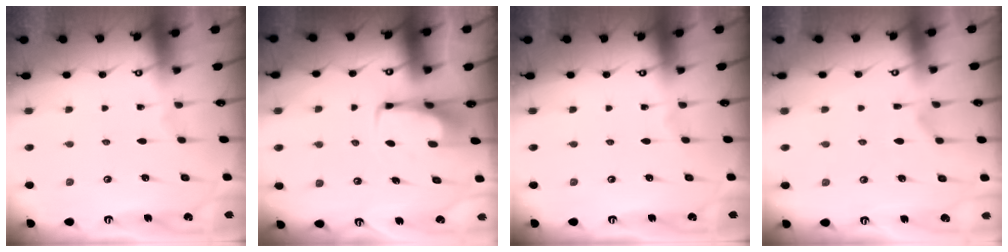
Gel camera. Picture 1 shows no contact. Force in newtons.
{"total": 2.9, "press": 2.8, "slide": 0.4}
{"total": 0.0}
{"total": 2.4, "press": 2.1, "slide": 1.2}